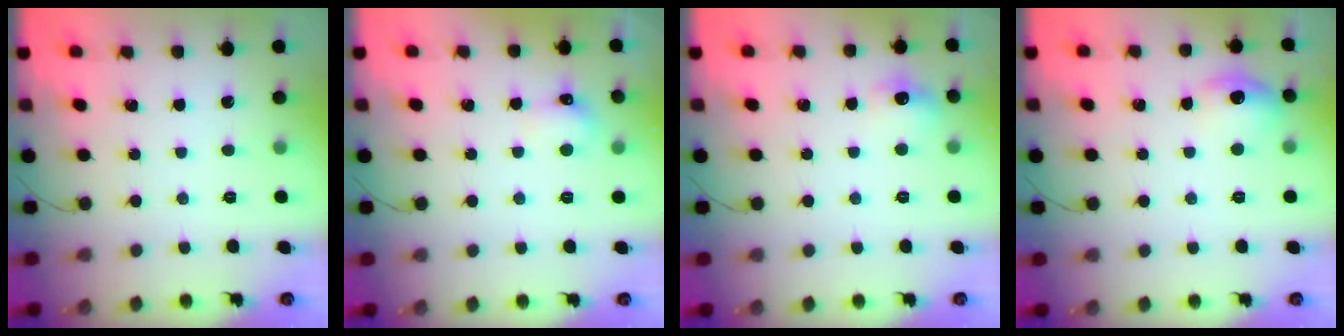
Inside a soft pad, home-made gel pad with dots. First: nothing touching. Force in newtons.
{"total": 5.6, "press": 5.4, "slide": 1.3}
{"total": 7.5, "press": 7.3, "slide": 1.6}
{"total": 8.9, "press": 8.8, "slide": 1.4}